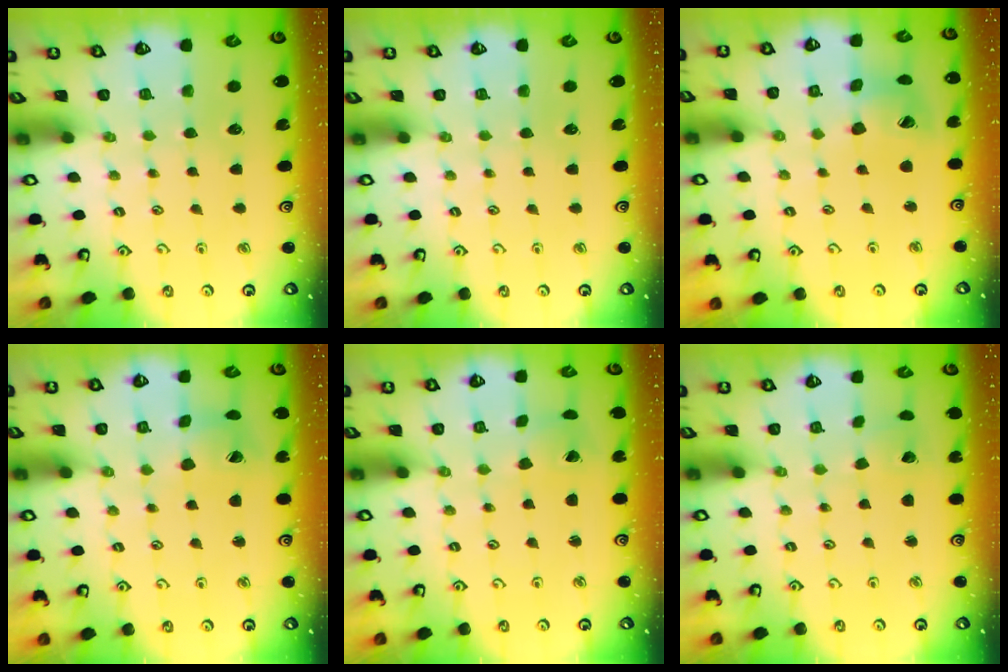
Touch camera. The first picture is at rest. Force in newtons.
{"total": 0.0}
{"total": 13.4, "press": 13.3, "slide": 1.5}
{"total": 4.9, "press": 4.9, "slide": 0.5}
{"total": 1.2, "press": 1.2, "slide": 0.2}
{"total": 1.9, "press": 1.9, "slide": 0.1}